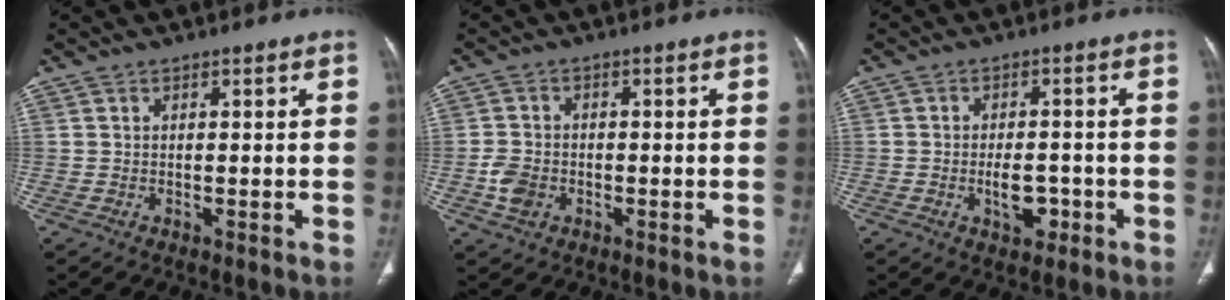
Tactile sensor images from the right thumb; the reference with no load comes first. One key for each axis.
{"total": 4.3, "fx": -1.3, "fy": 3.4, "fz": 2.3, "tx": -0.039, "ty": 0.009, "tz": -0.024}
{"total": 5.0, "fx": -1.8, "fy": 3.0, "fz": 3.7, "tx": -0.046, "ty": 0.010, "tz": -0.023}